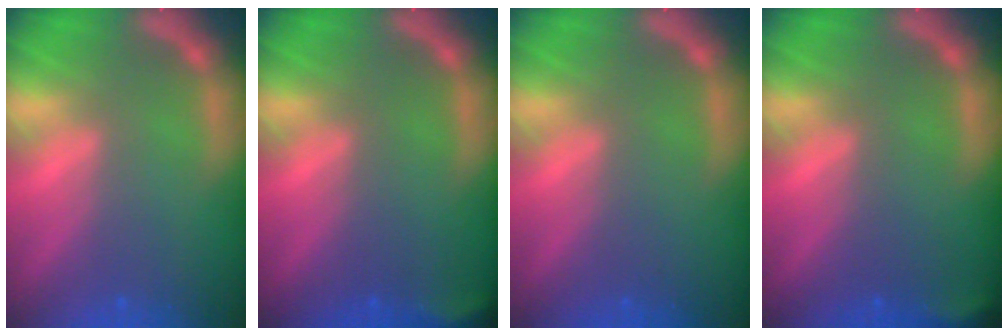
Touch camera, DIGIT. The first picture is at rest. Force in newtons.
{"total": 2.4}
{"total": 0.0}
{"total": 1.9}